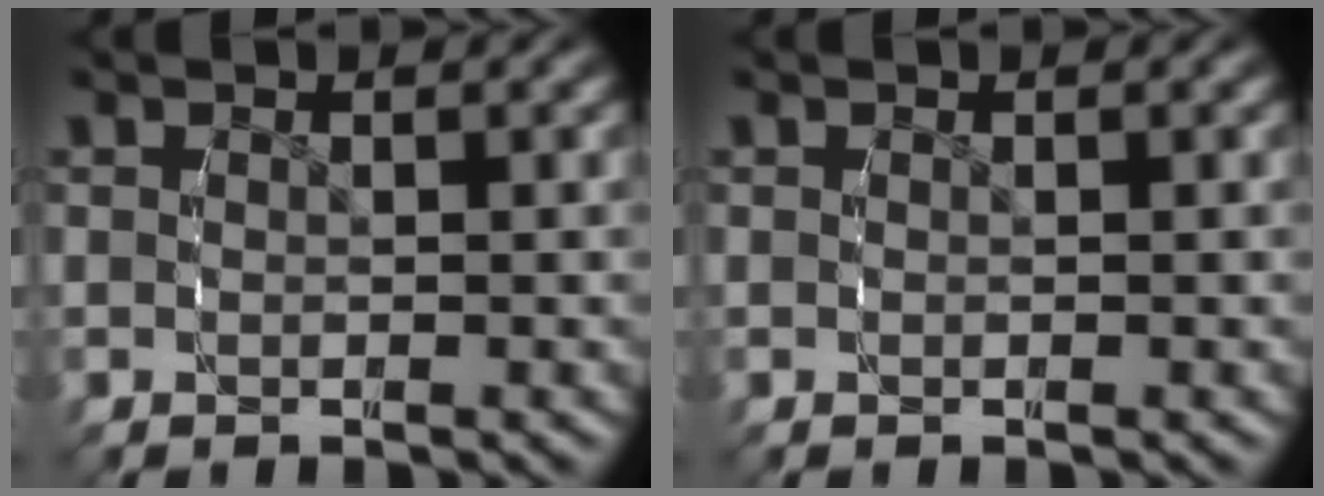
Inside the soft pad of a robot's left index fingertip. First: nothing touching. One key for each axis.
{"total": 0.0}